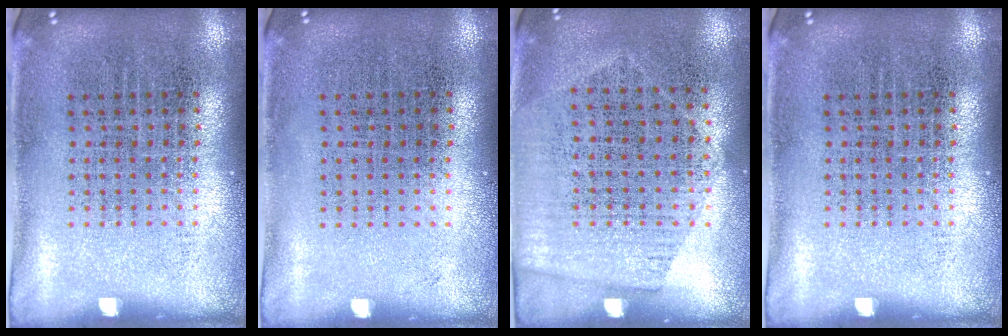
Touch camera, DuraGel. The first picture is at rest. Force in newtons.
{"total": 0.0}
{"total": 1.4, "press": 1.1, "slide": 0.7}
{"total": 0.0}